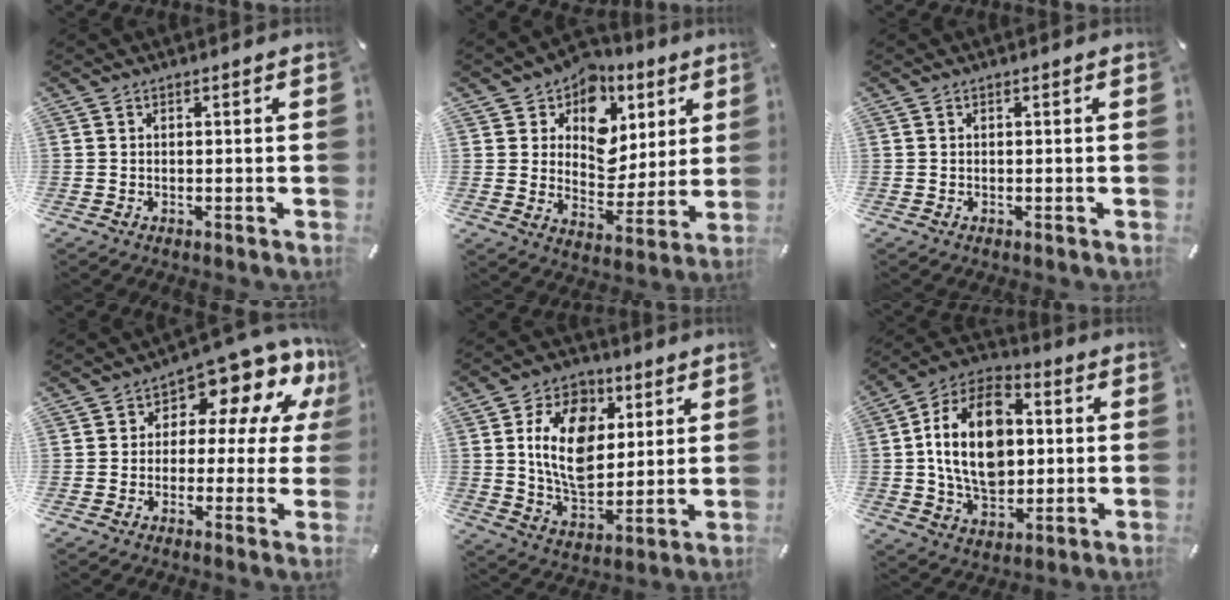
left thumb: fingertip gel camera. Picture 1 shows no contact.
{"total": 10.9, "force": [5.1, 9.0, 3.2], "torque": [-0.049, -0.047, 0.096]}
{"total": 0.0}
{"total": 9.7, "force": [6.0, 5.0, 5.7], "torque": [-0.087, -0.058, 0.106]}
{"total": 15.2, "force": [3.8, 11.0, 9.9], "torque": [-0.183, 0.002, 0.068]}
{"total": 18.3, "force": [1.0, 12.8, 13.1], "torque": [-0.255, 0.010, 0.013]}